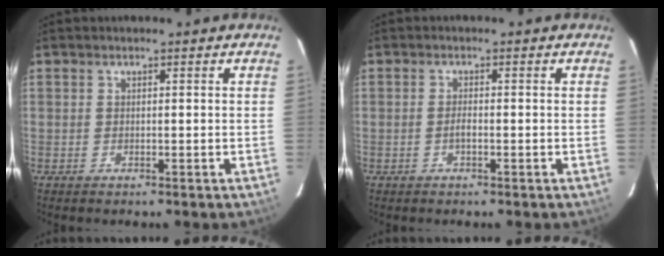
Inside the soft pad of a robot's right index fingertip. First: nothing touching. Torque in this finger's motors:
{"motor_torque": [0.38, -0.19, 0.19, 0.04]}